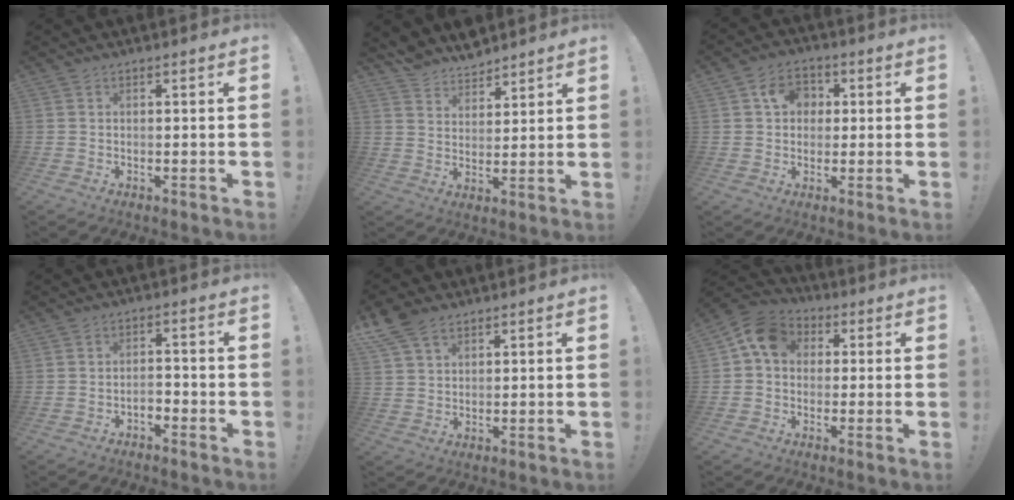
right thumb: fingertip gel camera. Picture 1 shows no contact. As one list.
[{"total": 6.8, "force": [6.4, 2.2, -0.1], "torque": [-0.009, -0.060, 0.123]}, {"total": 8.3, "force": [2.4, 7.0, 3.8], "torque": [-0.057, 0.004, 0.047]}, {"total": 2.8, "force": [-2.1, 1.2, 1.4], "torque": [-0.020, 0.001, -0.039]}, {"total": 7.5, "force": [5.2, 4.1, 3.7], "torque": [-0.067, -0.016, 0.102]}, {"total": 9.5, "force": [2.3, 7.6, 5.2], "torque": [-0.073, 0.010, 0.048]}]